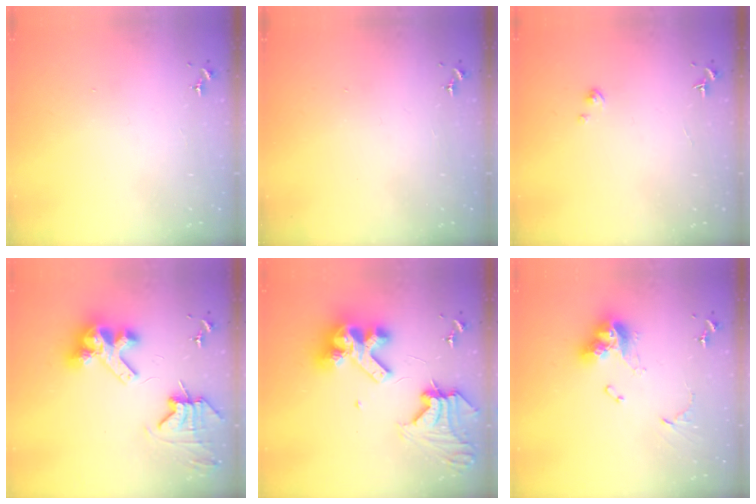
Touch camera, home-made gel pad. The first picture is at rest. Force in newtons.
{"total": 0.0}
{"total": 1.8, "press": 1.8, "slide": 0.2}
{"total": 13.1, "press": 12.9, "slide": 1.8}
{"total": 20.0, "press": 19.9, "slide": 2.4}
{"total": 14.1, "press": 14.1, "slide": 1.2}